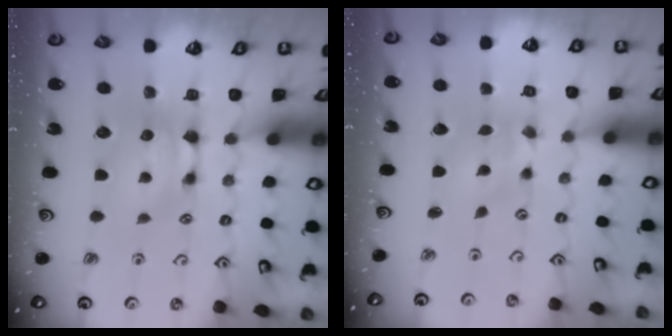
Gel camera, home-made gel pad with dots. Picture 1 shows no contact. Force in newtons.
{"total": 1.9, "press": 1.5, "slide": 1.2}